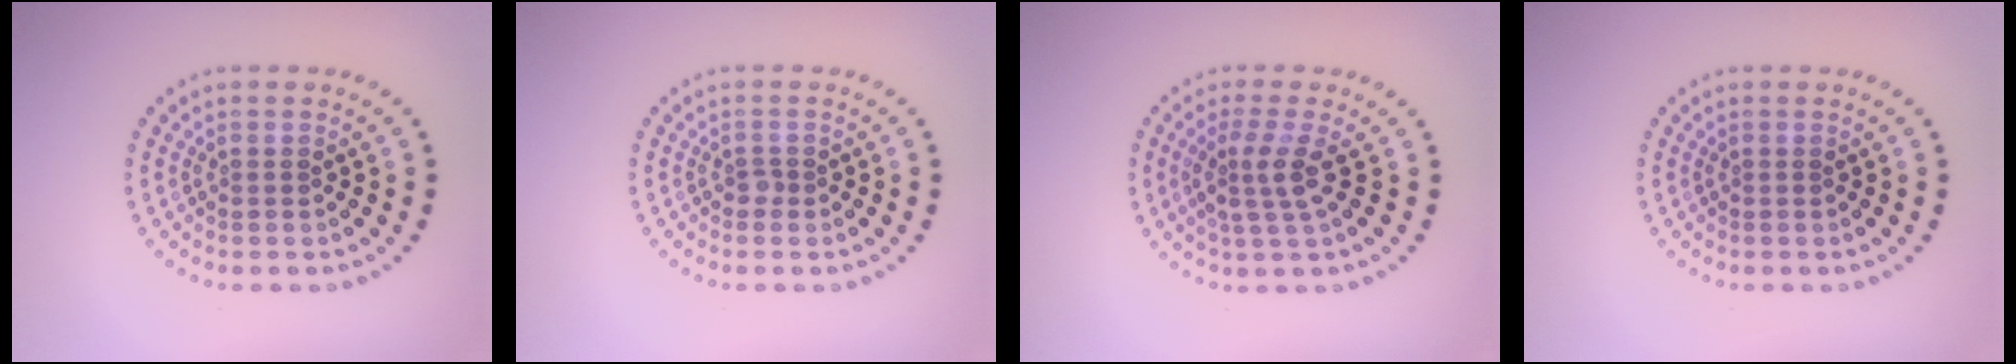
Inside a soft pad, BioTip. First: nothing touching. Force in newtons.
{"total": 0.8, "press": 0.5, "slide": 0.6}
{"total": 2.7, "press": 2.1, "slide": 1.7}
{"total": 0.0}